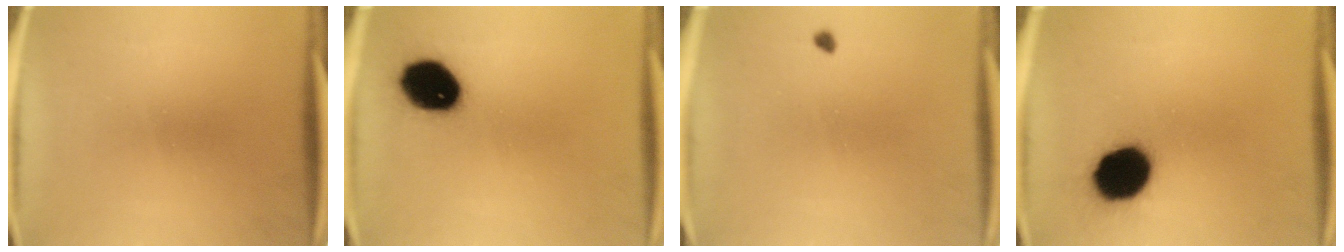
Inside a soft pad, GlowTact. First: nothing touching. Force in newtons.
{"total": 14.0}
{"total": 0.7}
{"total": 14.9}